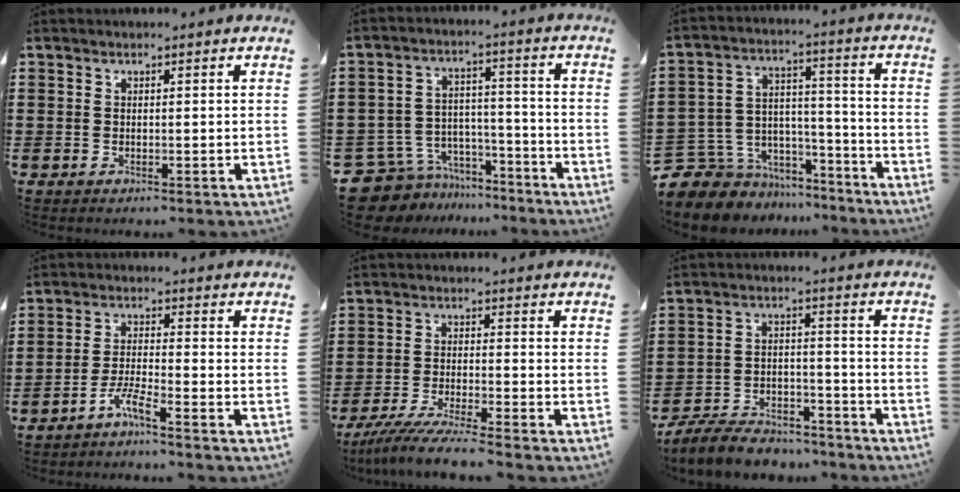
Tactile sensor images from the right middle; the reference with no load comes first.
{"total": 7.7, "force": [-7.0, 3.2, 0.5], "torque": [-0.035, 0.015, -0.141]}
{"total": 7.1, "force": [-5.5, 4.5, 0.0], "torque": [-0.025, 0.006, -0.107]}
{"total": 4.2, "force": [-3.5, 0.2, 2.5], "torque": [-0.058, 0.001, -0.070]}
{"total": 5.9, "force": [-5.4, -0.3, 2.3], "torque": [-0.056, -0.019, -0.108]}
{"total": 7.4, "force": [-6.9, 1.8, 1.7], "torque": [-0.038, 0.016, -0.136]}